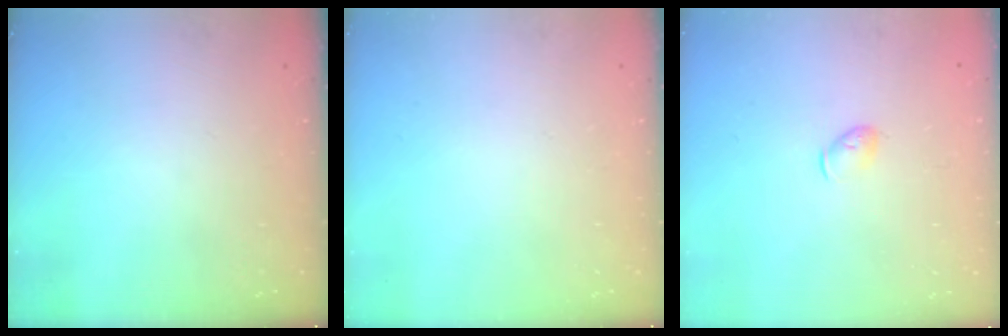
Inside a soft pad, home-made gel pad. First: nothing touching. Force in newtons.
{"total": 0.0}
{"total": 4.3, "press": 4.2, "slide": 0.9}